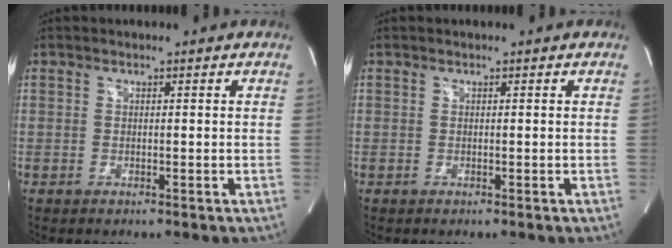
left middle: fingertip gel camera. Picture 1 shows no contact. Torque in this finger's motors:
{"motor_torque": [0.00, 0.00, 0.00, 0.00]}